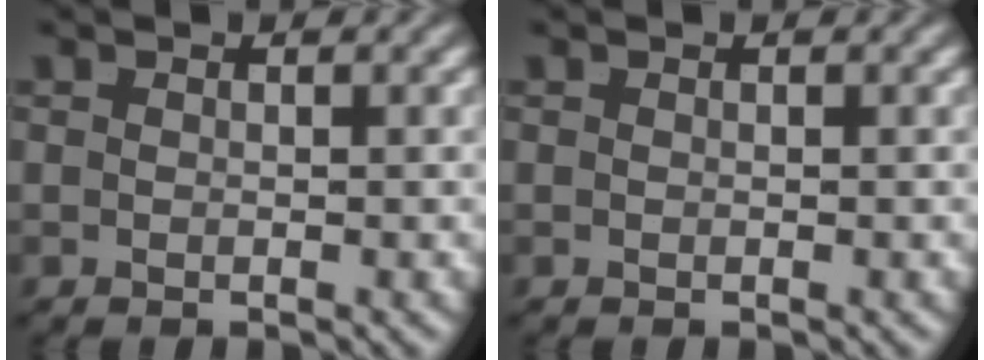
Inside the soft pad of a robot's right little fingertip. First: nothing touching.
{"total": 0.0}